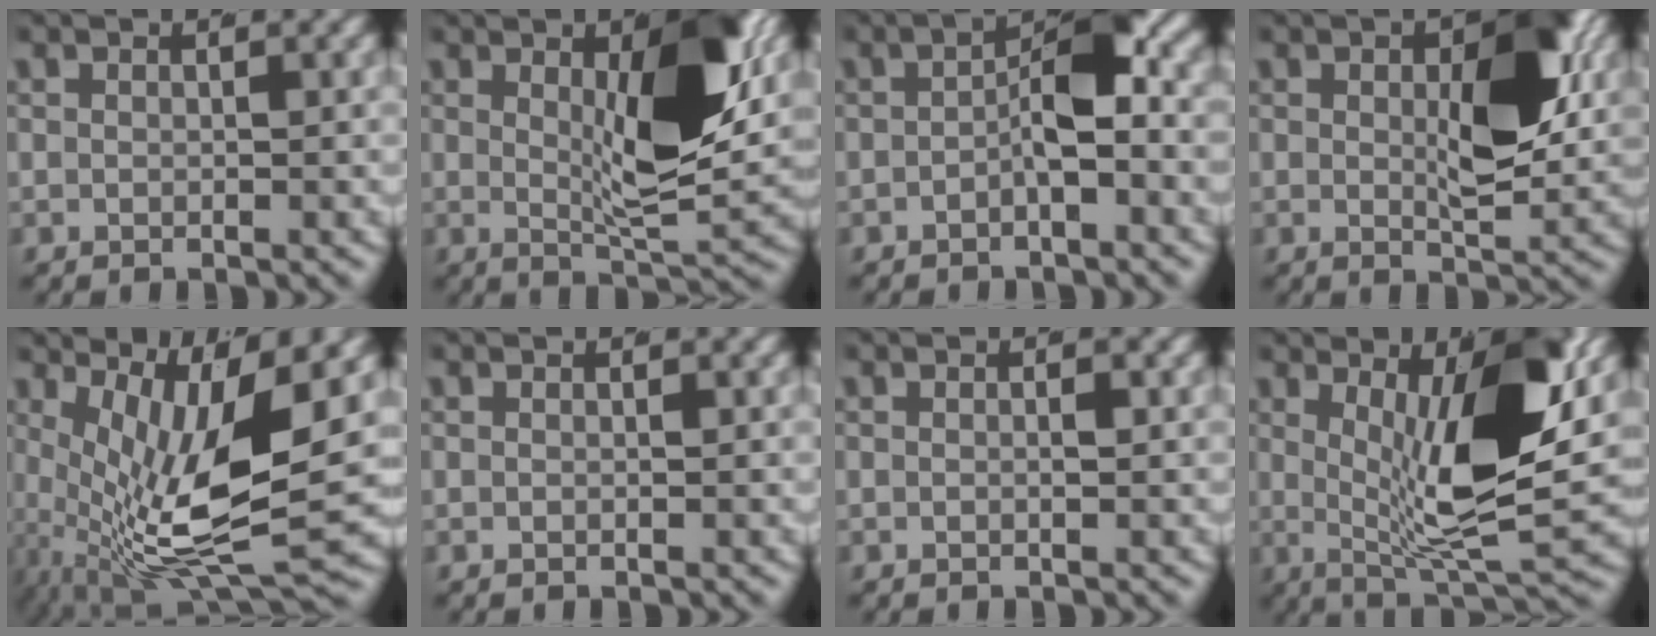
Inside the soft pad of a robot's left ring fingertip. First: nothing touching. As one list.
[{"total": 8.2, "force": [1.7, 2.1, 7.8], "torque": [-0.112, -0.016, 0.037]}, {"total": 4.2, "force": [-0.5, 0.9, 4.1], "torque": [-0.062, 0.001, -0.009]}, {"total": 6.8, "force": [0.6, 3.1, 6.0], "torque": [-0.088, -0.025, 0.016]}, {"total": 12.2, "force": [-1.0, 5.6, 10.8], "torque": [-0.192, -0.053, 0.012]}, {"total": 0.0}, {"total": 0.7, "force": [0.1, 0.1, 0.7], "torque": [-0.009, 0.002, -0.001]}, {"total": 10.7, "force": [1.8, 3.1, 10.1], "torque": [-0.149, -0.019, 0.040]}]